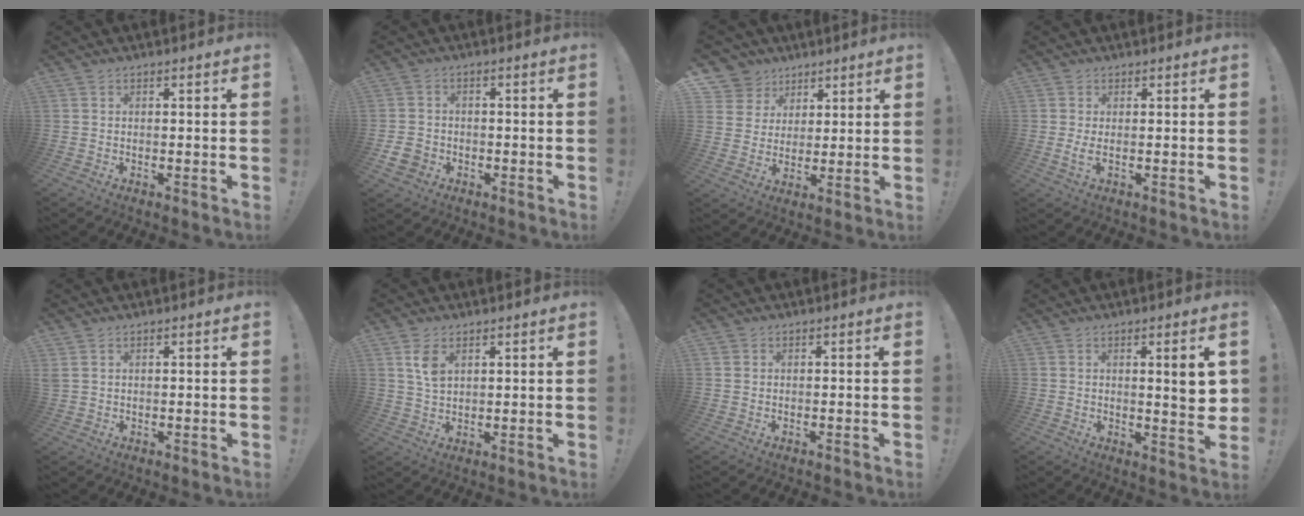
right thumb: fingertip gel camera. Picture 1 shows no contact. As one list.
[{"total": 5.0, "force": [-2.1, 4.0, 2.2], "torque": [-0.047, 0.005, -0.038]}, {"total": 8.7, "force": [4.8, 7.2, 1.4], "torque": [-0.021, -0.039, 0.098]}, {"total": 2.4, "force": [0.5, 0.5, 2.3], "torque": [-0.028, -0.007, 0.008]}, {"total": 1.8, "force": [0.9, 1.2, 1.1], "torque": [-0.028, 0.005, 0.020]}, {"total": 5.4, "force": [2.6, 2.8, 3.8], "torque": [-0.056, -0.011, 0.047]}, {"total": 1.0, "force": [0.0, 1.0, 0.2], "torque": [-0.011, 0.005, 0.002]}, {"total": 6.8, "force": [1.8, 0.8, 6.5], "torque": [-0.076, -0.018, 0.023]}]